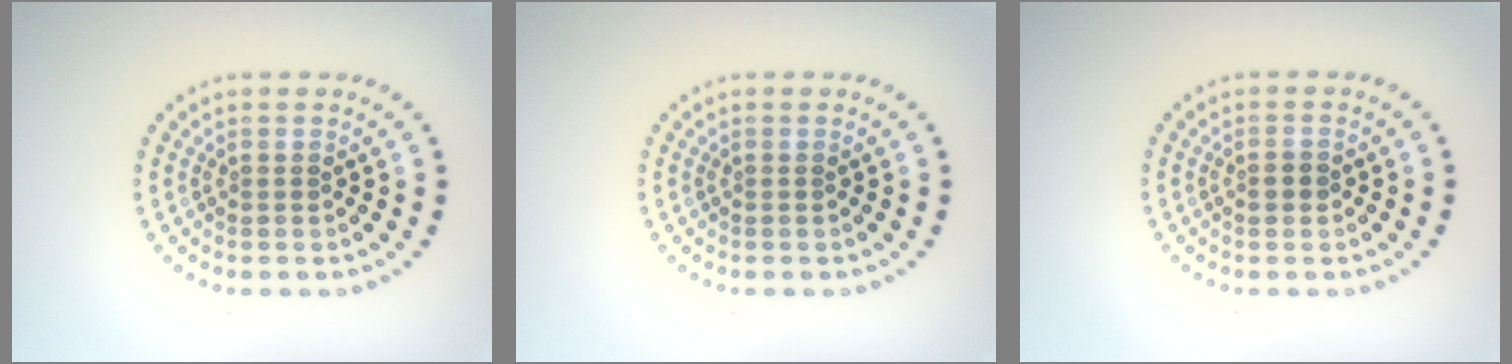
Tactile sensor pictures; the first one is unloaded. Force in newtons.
{"total": 0.0}
{"total": 1.3, "press": 1.2, "slide": 0.2}